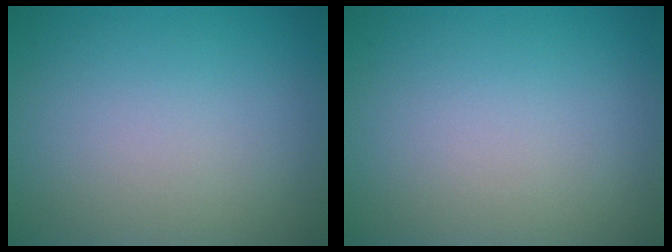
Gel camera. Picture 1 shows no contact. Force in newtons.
{"total": 0.0}